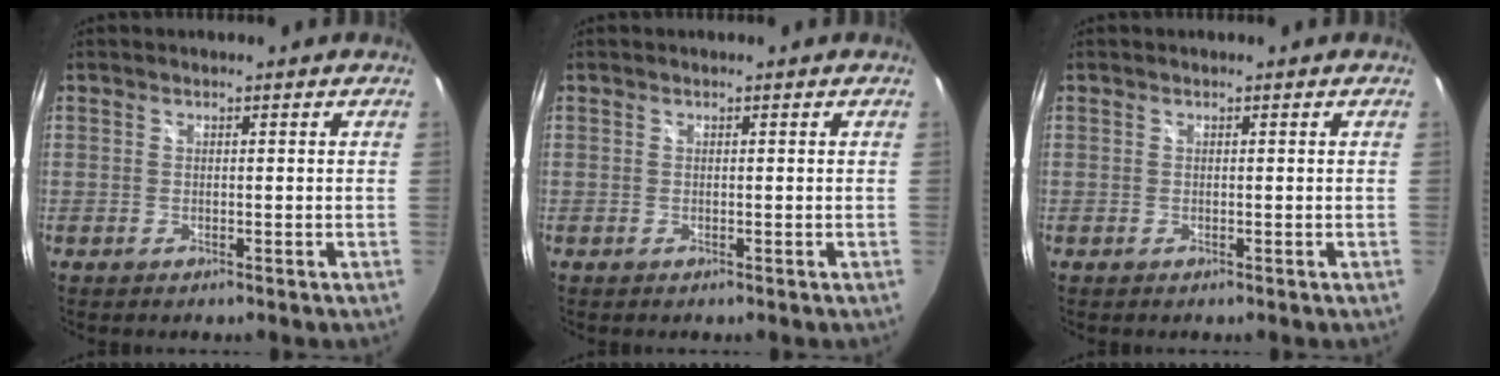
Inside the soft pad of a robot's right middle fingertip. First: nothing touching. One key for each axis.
{"total": 0.0}
{"total": 0.0}